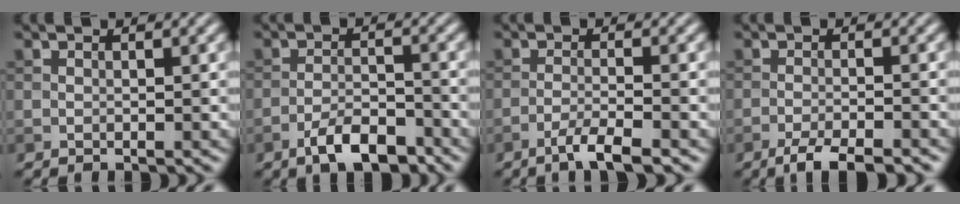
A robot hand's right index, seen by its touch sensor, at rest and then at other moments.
{"total": 4.7, "force": [-3.2, 1.6, 3.0], "torque": [-0.051, 0.004, -0.060]}
{"total": 3.3, "force": [-2.2, 0.4, 2.4], "torque": [-0.042, 0.005, -0.050]}
{"total": 3.8, "force": [-2.9, 0.6, 2.5], "torque": [-0.044, -0.001, -0.055]}